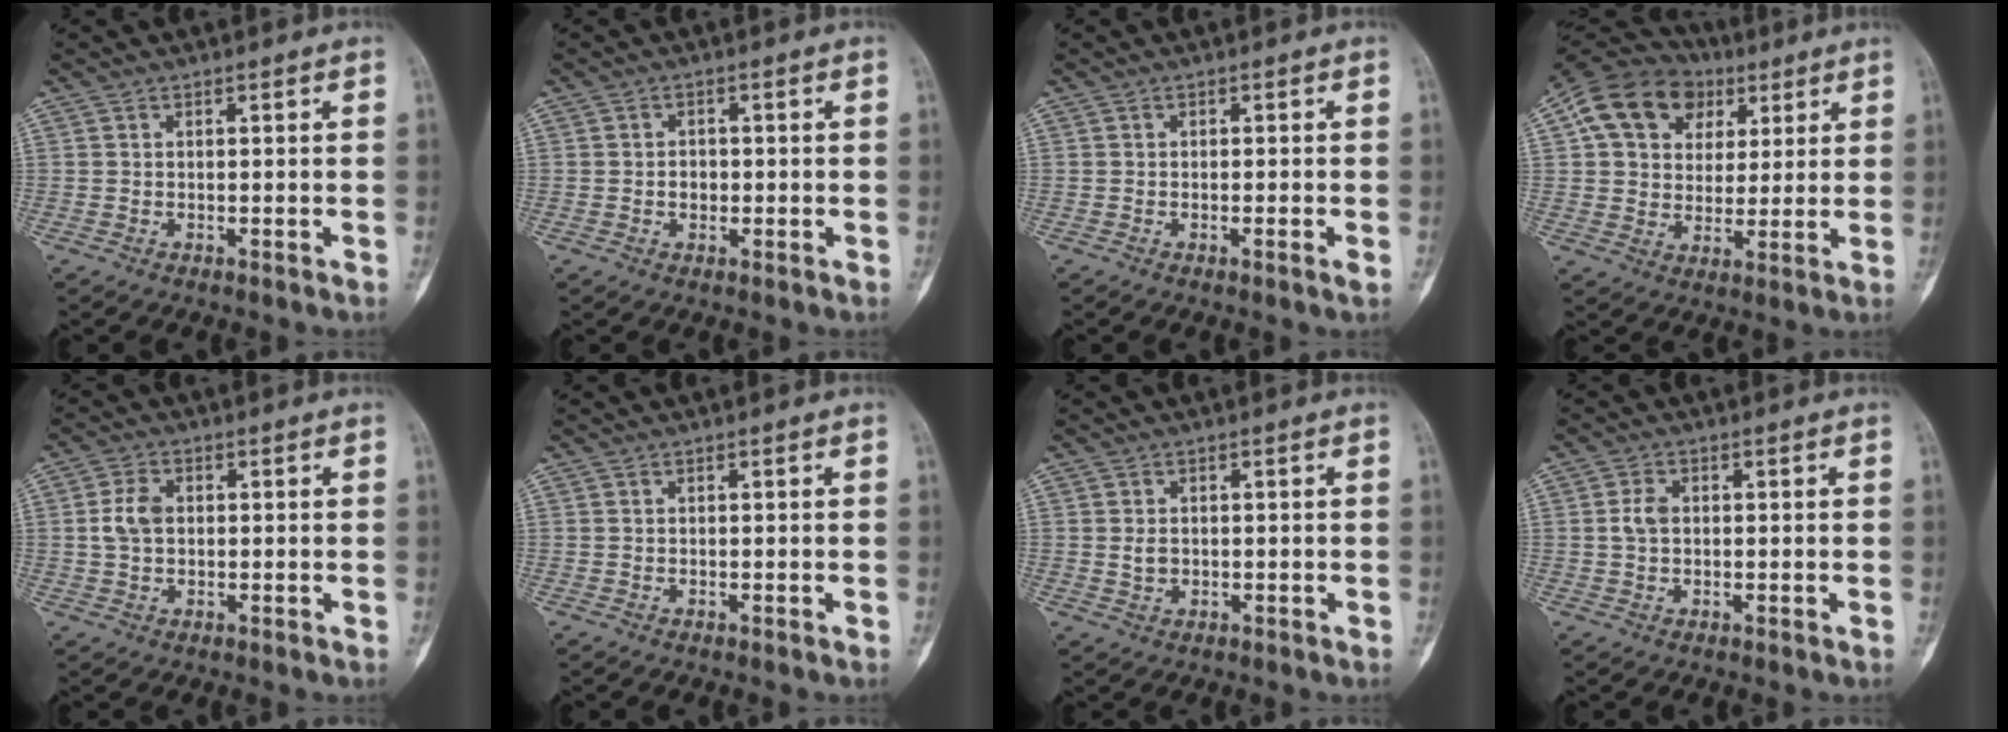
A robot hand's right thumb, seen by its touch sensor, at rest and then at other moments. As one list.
[{"total": 2.2, "force": [-0.2, 1.8, 1.2], "torque": [-0.008, 0.005, -0.004]}, {"total": 1.5, "force": [-0.5, 0.1, 1.5], "torque": [-0.030, -0.004, -0.009]}, {"total": 16.8, "force": [6.4, 12.9, 8.7], "torque": [-0.127, 0.014, 0.106]}, {"total": 4.6, "force": [0.4, 3.1, 3.3], "torque": [-0.067, 0.008, 0.004]}, {"total": 0.0}, {"total": 2.1, "force": [0.2, 1.6, 1.4], "torque": [-0.018, -0.001, 0.007]}, {"total": 2.8, "force": [0.2, 1.9, 2.0], "torque": [-0.042, 0.005, 0.000]}]